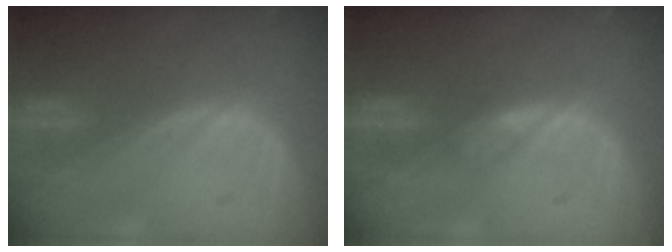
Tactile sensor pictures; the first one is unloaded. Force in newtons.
{"total": 1.4, "press": 1.4, "slide": 0.1}